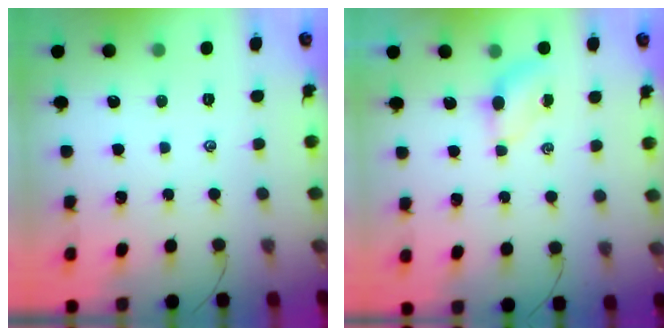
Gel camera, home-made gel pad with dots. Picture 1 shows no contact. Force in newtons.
{"total": 4.0, "press": 3.9, "slide": 1.2}